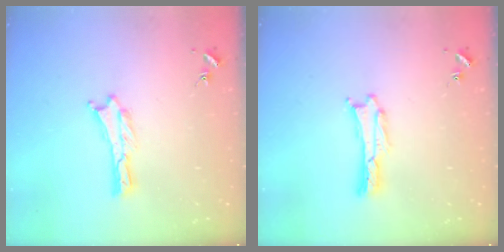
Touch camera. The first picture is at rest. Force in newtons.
{"total": 0.7, "press": 0.7, "slide": 0.1}